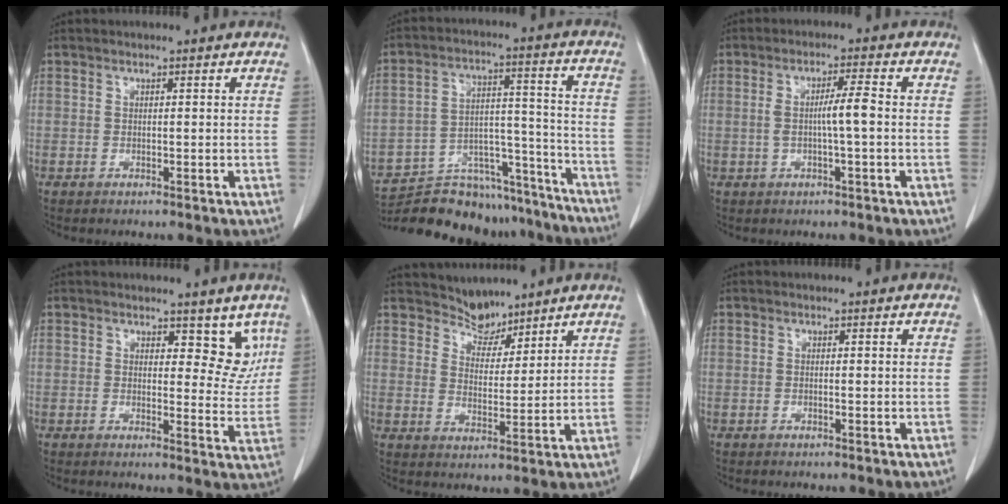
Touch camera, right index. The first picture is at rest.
{"total": 20.9, "force": [-19.3, 6.6, 4.7], "torque": [-0.075, 0.039, -0.280]}
{"total": 4.3, "force": [-0.3, -0.1, 4.2], "torque": [-0.073, 0.005, -0.005]}
{"total": 5.8, "force": [4.0, 3.3, 2.7], "torque": [-0.006, -0.015, 0.045]}
{"total": 4.8, "force": [4.4, 1.8, 0.2], "torque": [0.000, 0.000, 0.082]}
{"total": 0.0}